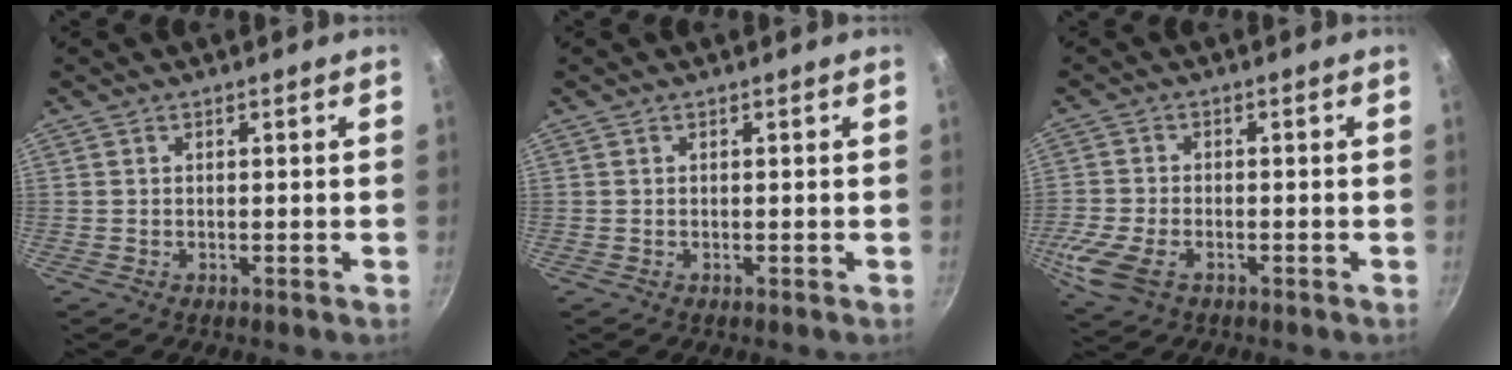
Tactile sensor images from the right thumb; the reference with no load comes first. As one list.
[{"total": 0.0}, {"total": 8.2, "force": [-3.4, 4.8, 5.8], "torque": [-0.140, -0.002, -0.071]}]